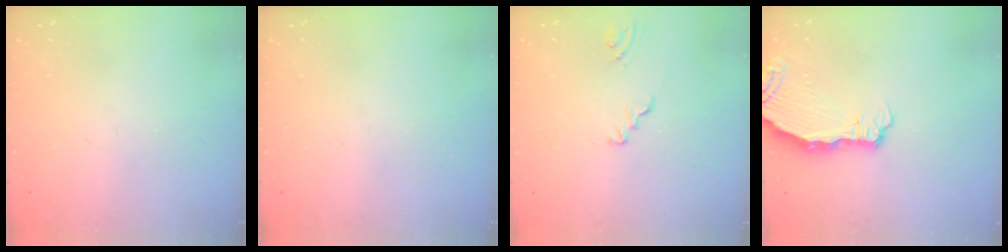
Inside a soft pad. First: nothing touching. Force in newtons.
{"total": 0.0}
{"total": 1.5, "press": 1.5, "slide": 0.2}
{"total": 7.2, "press": 6.0, "slide": 4.0}